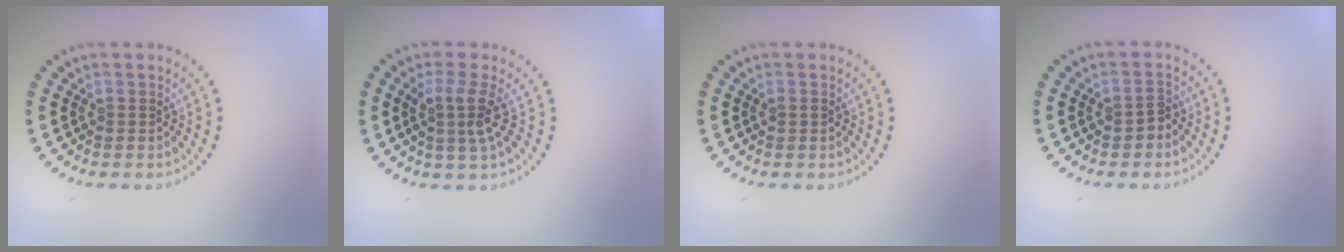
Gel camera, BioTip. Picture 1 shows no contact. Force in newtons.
{"total": 2.7, "press": 2.0, "slide": 1.8}
{"total": 0.7, "press": 0.7, "slide": 0.1}
{"total": 1.2, "press": 1.1, "slide": 0.4}